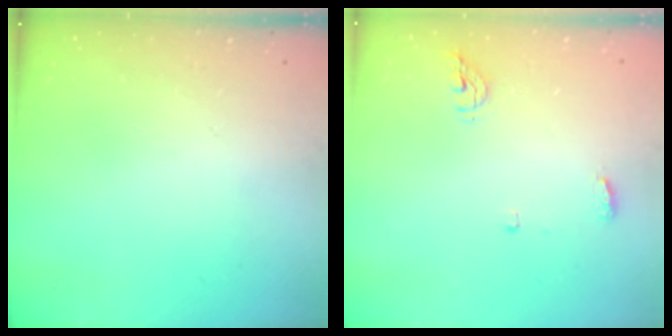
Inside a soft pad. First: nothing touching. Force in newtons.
{"total": 9.0, "press": 5.9, "slide": 6.9}